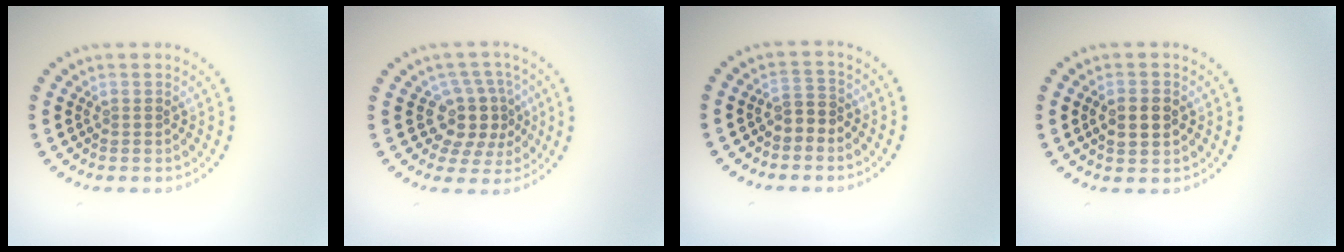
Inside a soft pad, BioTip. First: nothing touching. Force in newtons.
{"total": 3.9, "press": 3.1, "slide": 2.3}
{"total": 1.7, "press": 1.5, "slide": 0.8}
{"total": 2.7, "press": 2.7, "slide": 0.3}